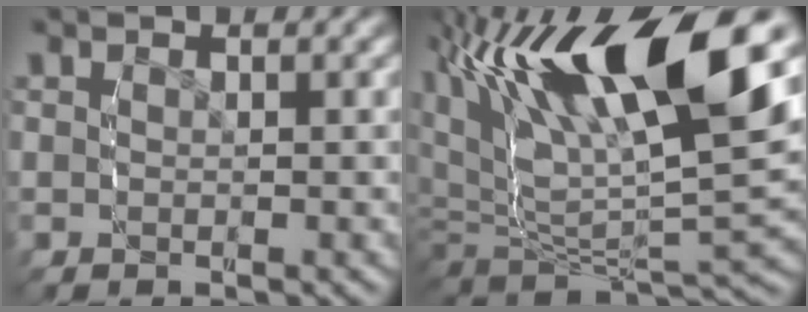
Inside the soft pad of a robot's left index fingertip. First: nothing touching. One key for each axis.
{"total": 14.8, "fx": 3.9, "fy": 7.7, "fz": 12.0, "tx": -0.223, "ty": 0.005, "tz": 0.061}